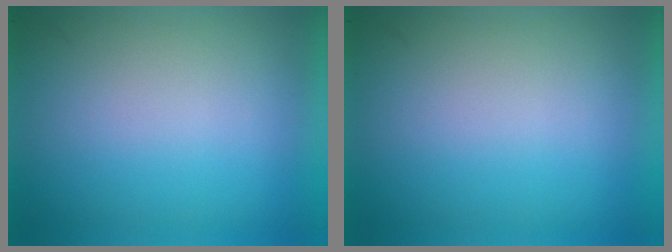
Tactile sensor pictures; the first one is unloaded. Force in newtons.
{"total": 0.0}